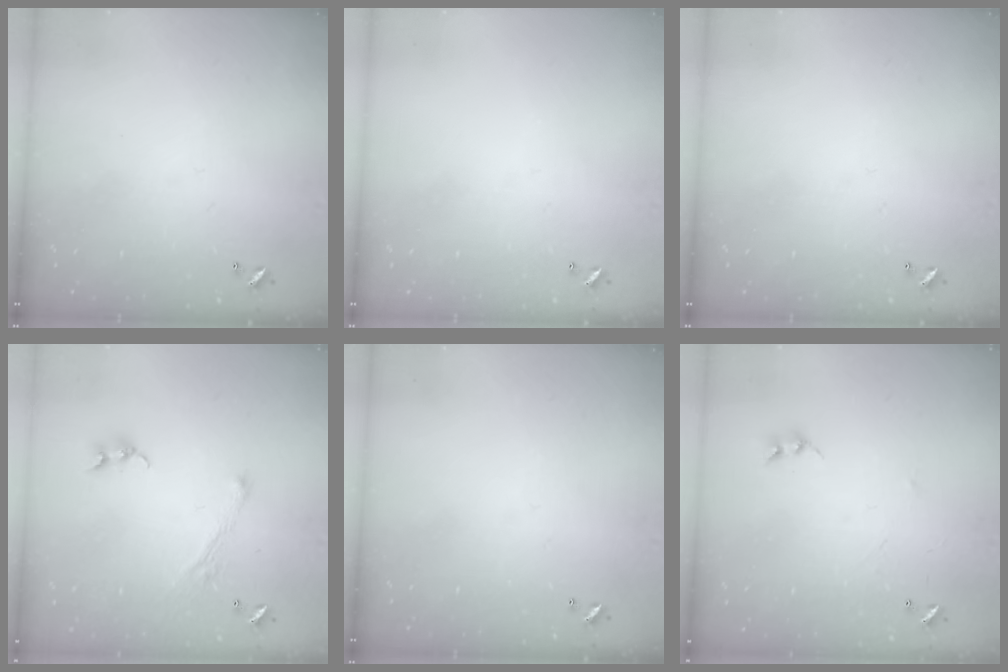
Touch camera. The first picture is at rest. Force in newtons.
{"total": 0.0}
{"total": 0.0}
{"total": 2.7, "press": 2.7, "slide": 0.4}
{"total": 0.0}
{"total": 1.7, "press": 1.6, "slide": 0.4}